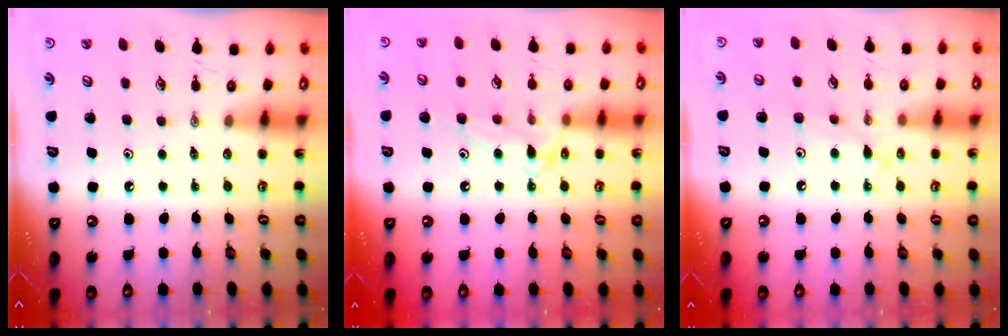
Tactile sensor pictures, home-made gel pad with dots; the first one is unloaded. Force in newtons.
{"total": 11.9, "press": 11.8, "slide": 1.1}
{"total": 8.0, "press": 8.0, "slide": 0.6}